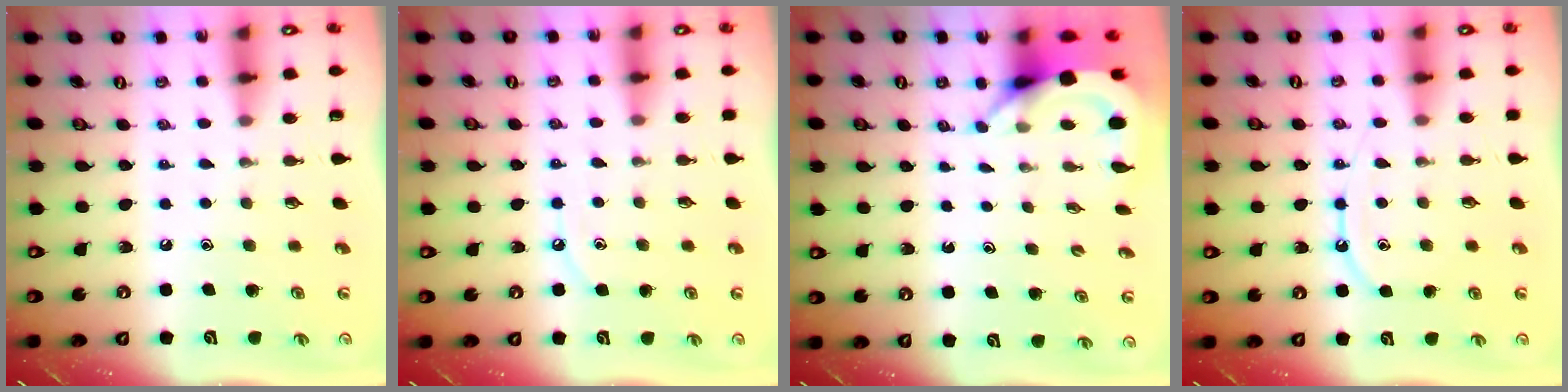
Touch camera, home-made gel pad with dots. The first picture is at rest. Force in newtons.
{"total": 5.4, "press": 5.4, "slide": 0.5}
{"total": 4.0, "press": 4.0, "slide": 0.4}
{"total": 8.5, "press": 8.5, "slide": 0.8}